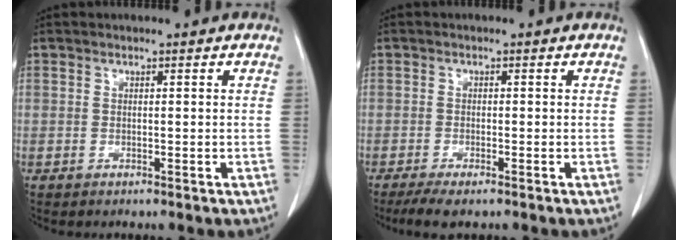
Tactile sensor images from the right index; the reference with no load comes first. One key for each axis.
{"total": 4.1, "fx": -2.9, "fy": 1.0, "fz": 2.7, "tx": -0.048, "ty": -0.009, "tz": -0.046}